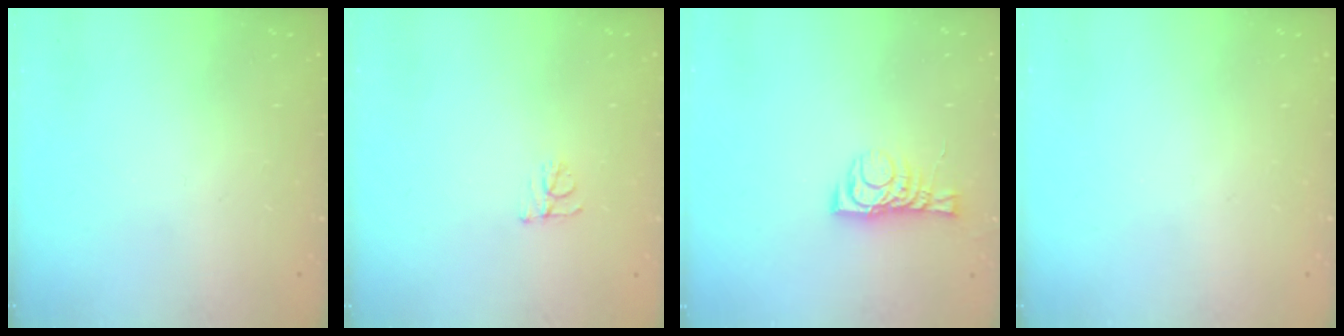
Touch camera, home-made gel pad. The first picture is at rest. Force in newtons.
{"total": 5.6, "press": 5.5, "slide": 0.6}
{"total": 7.0, "press": 6.9, "slide": 0.5}
{"total": 0.0}